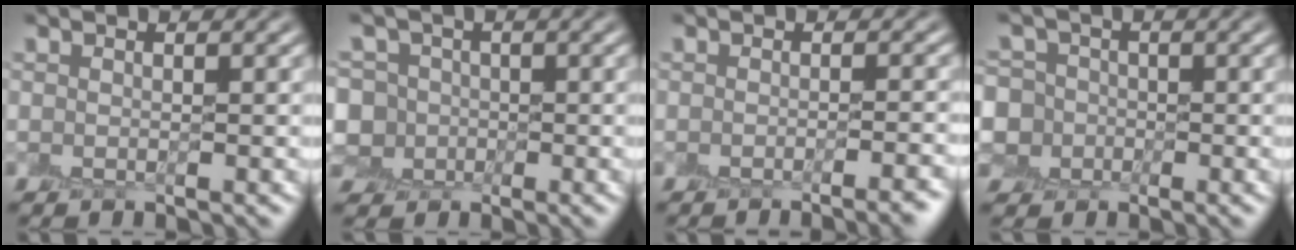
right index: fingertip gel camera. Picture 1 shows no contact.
{"total": 6.0, "force": [0.0, 5.5, 2.4], "torque": [-0.055, 0.037, -0.044]}
{"total": 3.7, "force": [-2.5, 0.8, 2.6], "torque": [-0.026, 0.006, -0.031]}
{"total": 6.4, "force": [-0.7, 6.0, 2.0], "torque": [-0.051, 0.034, -0.061]}